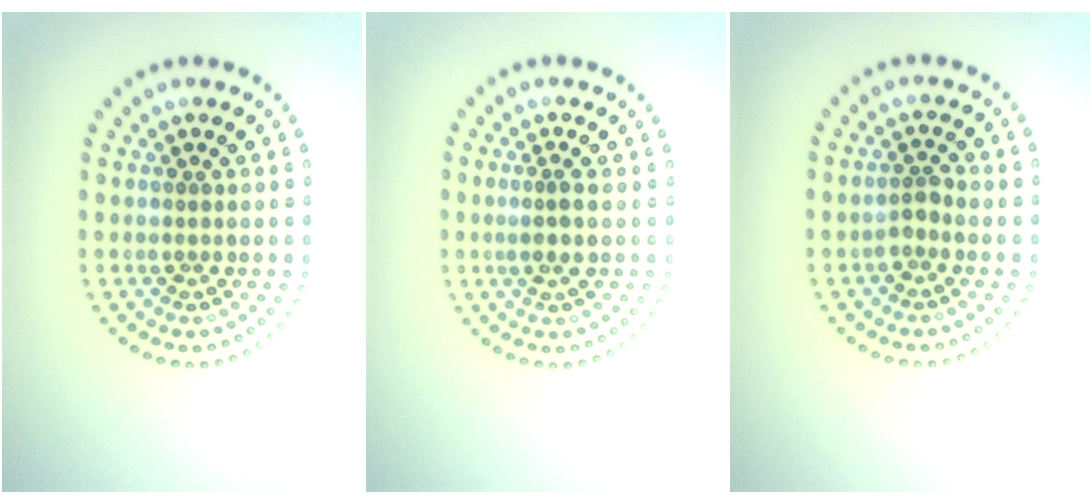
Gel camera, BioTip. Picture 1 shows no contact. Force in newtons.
{"total": 1.6, "press": 1.5, "slide": 0.7}
{"total": 1.4, "press": 1.2, "slide": 0.8}